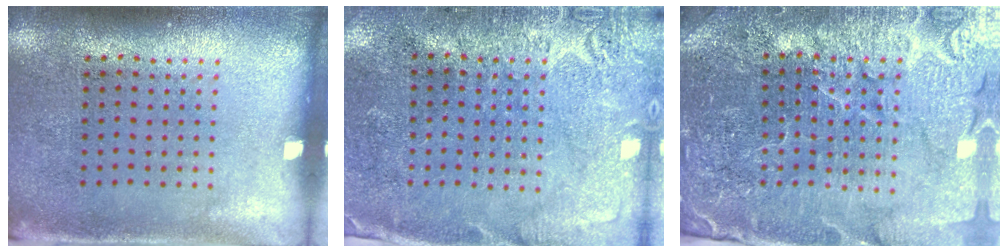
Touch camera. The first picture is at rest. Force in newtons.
{"total": 2.7, "press": 2.7, "slide": 0.7}
{"total": 5.0, "press": 4.7, "slide": 1.7}